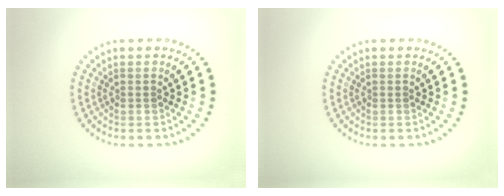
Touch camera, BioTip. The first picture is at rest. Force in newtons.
{"total": 0.0}